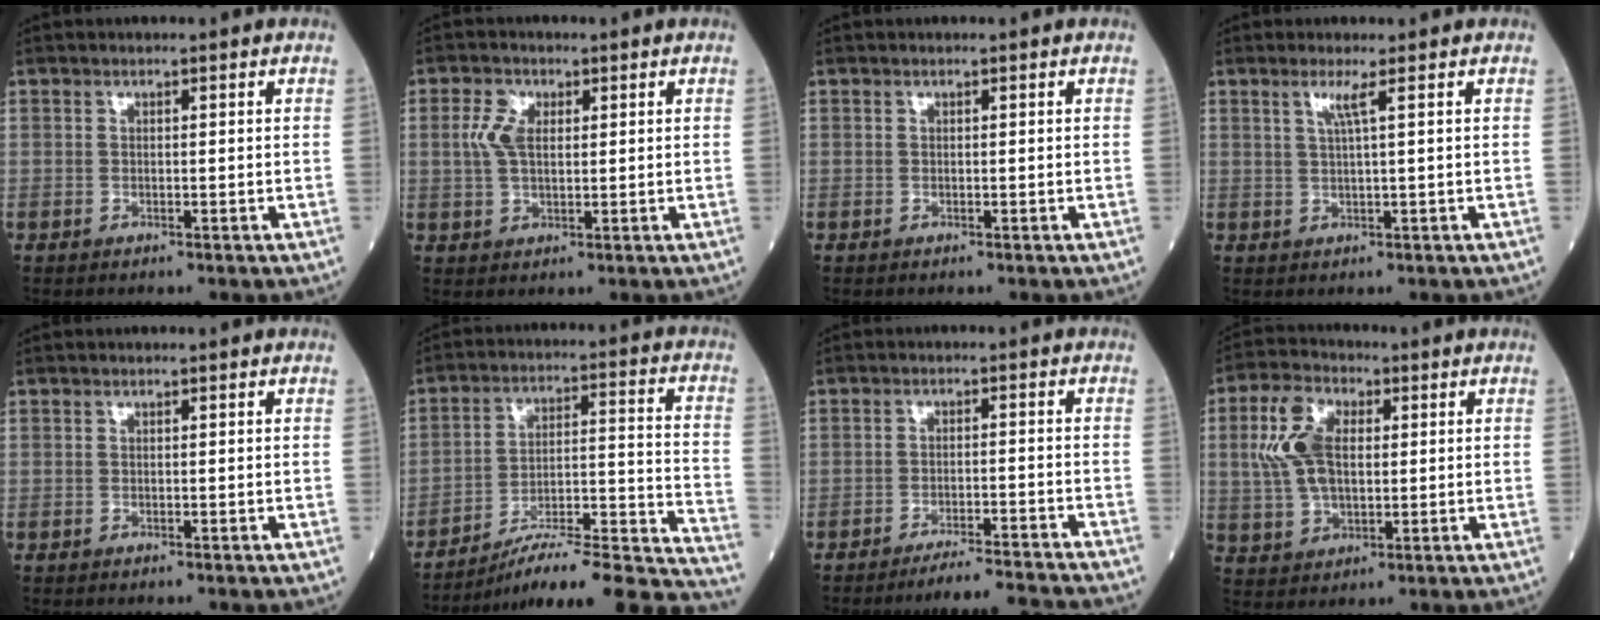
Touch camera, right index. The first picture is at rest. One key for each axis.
{"total": 4.1, "fx": 1.0, "fy": 2.3, "fz": 3.2, "tx": -0.077, "ty": 0.009, "tz": 0.021}
{"total": 0.0}
{"total": 2.2, "fx": 1.0, "fy": -0.6, "fz": 1.9, "tx": -0.042, "ty": -0.001, "tz": 0.021}
{"total": 0.0}
{"total": 24.0, "fx": -21.7, "fy": 0.5, "fz": 10.2, "tx": -0.084, "ty": 0.013, "tz": -0.314}
{"total": 8.4, "fx": -8.1, "fy": -1.7, "fz": 1.4, "tx": -0.012, "ty": -0.008, "tz": -0.125}
{"total": 9.4, "fx": 1.7, "fy": 5.2, "fz": 7.6, "tx": -0.174, "ty": 0.019, "tz": 0.036}